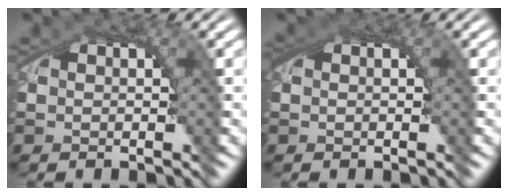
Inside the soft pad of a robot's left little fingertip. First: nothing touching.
{"total": 1.0, "force": [0.4, 0.5, 0.8], "torque": [-0.012, 0.001, 0.006]}